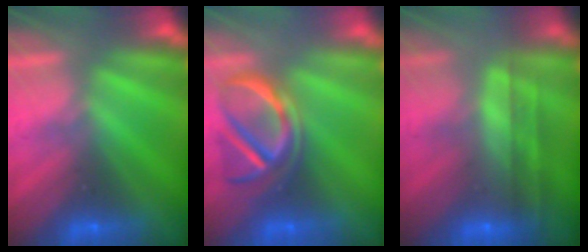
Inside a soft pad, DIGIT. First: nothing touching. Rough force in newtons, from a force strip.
{"total": 3.7}
{"total": 6.0}